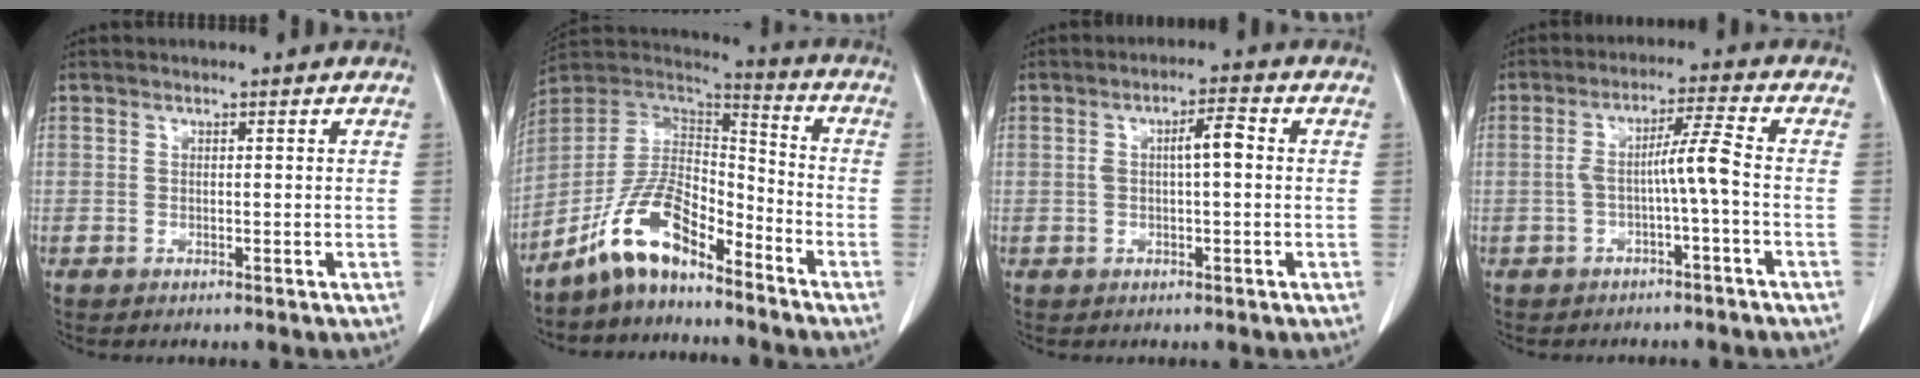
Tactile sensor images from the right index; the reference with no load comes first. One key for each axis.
{"total": 11.3, "fx": -8.3, "fy": 4.0, "fz": 6.5, "tx": -0.133, "ty": 0.030, "tz": -0.157}
{"total": 4.0, "fx": 0.4, "fy": 0.8, "fz": 3.9, "tx": -0.067, "ty": 0.012, "tz": 0.005}
{"total": 5.2, "fx": -1.2, "fy": -0.6, "fz": 5.0, "tx": -0.088, "ty": 0.018, "tz": -0.019}